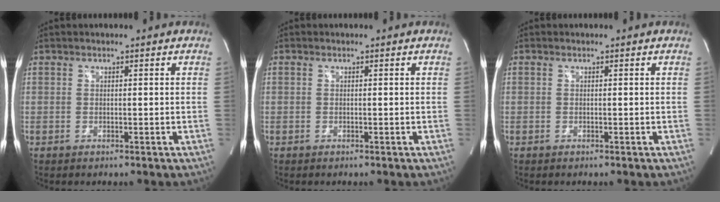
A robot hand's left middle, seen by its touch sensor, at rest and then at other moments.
{"total": 0.0}
{"total": 0.0}